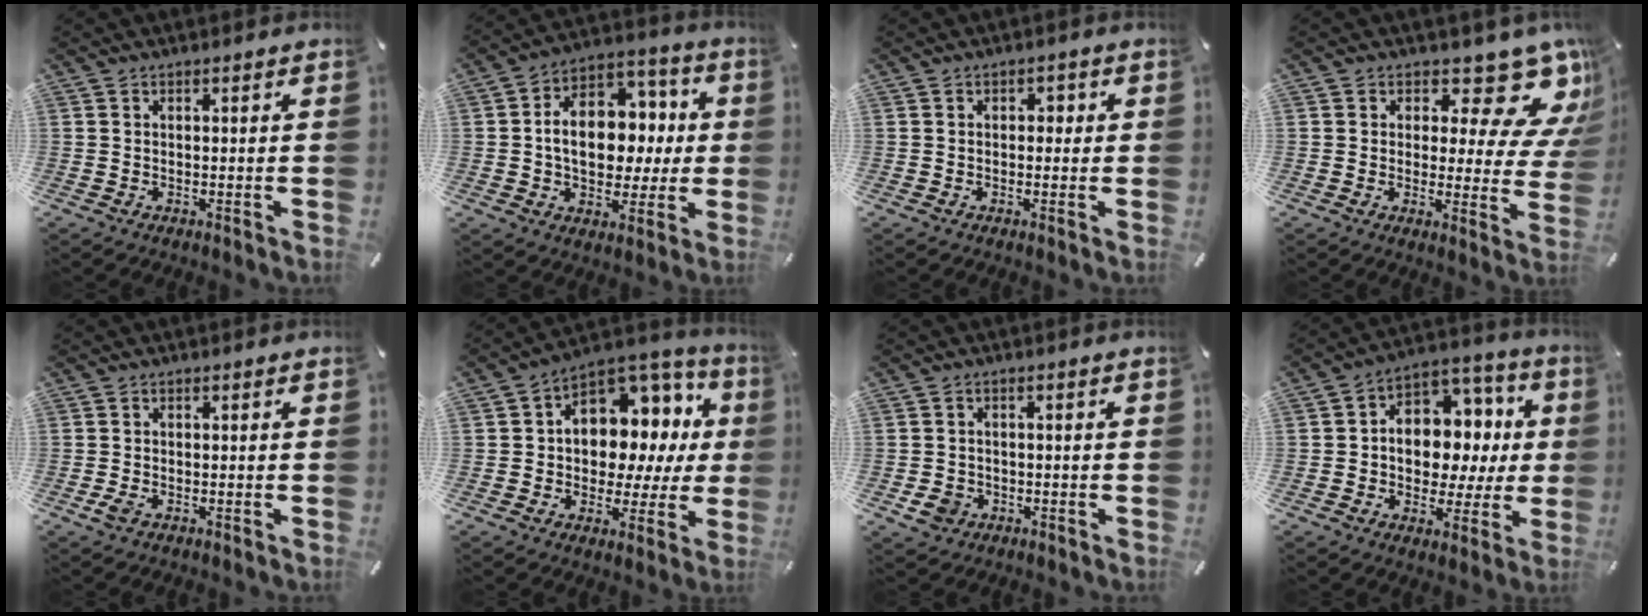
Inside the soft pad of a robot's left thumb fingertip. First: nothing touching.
{"total": 14.4, "force": [-0.8, 11.1, 9.1], "torque": [-0.151, 0.007, -0.009]}
{"total": 1.6, "force": [-0.2, 1.3, 0.9], "torque": [-0.020, 0.010, -0.010]}
{"total": 13.1, "force": [8.5, 5.9, 8.1], "torque": [-0.092, -0.070, 0.139]}
{"total": 2.0, "force": [-0.8, 1.2, 1.4], "torque": [-0.030, 0.000, -0.016]}
{"total": 12.0, "force": [2.7, 9.7, 6.5], "torque": [-0.087, -0.040, 0.056]}
{"total": 4.0, "force": [-1.5, 3.5, 1.4], "torque": [-0.019, 0.002, -0.028]}
{"total": 11.3, "force": [0.2, 9.9, 5.6], "torque": [-0.071, -0.015, 0.013]}